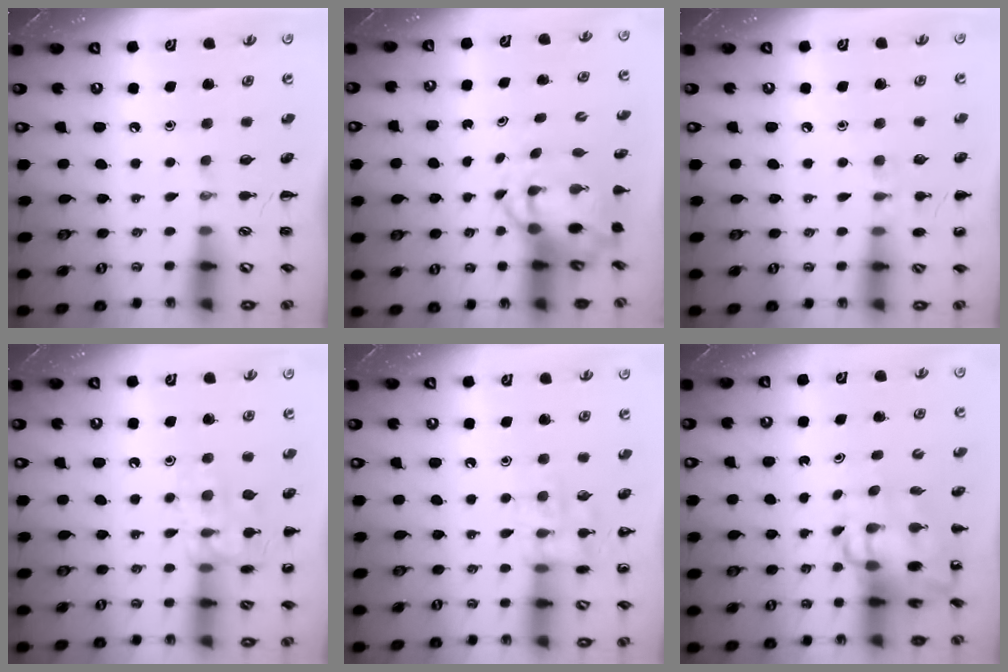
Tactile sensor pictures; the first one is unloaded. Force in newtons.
{"total": 5.4, "press": 5.1, "slide": 1.7}
{"total": 7.0, "press": 6.7, "slide": 2.1}
{"total": 14.3, "press": 14.3, "slide": 1.0}
{"total": 12.0, "press": 12.0, "slide": 0.7}
{"total": 10.1, "press": 9.7, "slide": 2.8}